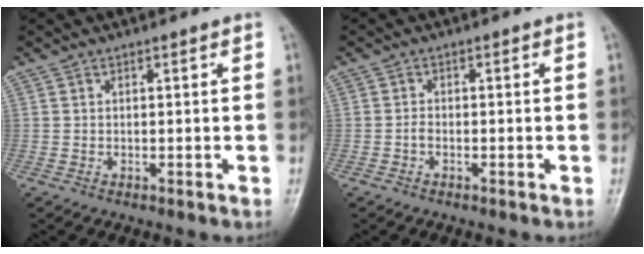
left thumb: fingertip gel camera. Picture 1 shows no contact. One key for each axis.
{"total": 0.9, "fx": -0.6, "fy": 0.5, "fz": 0.5, "tx": -0.013, "ty": 0.001, "tz": -0.016}